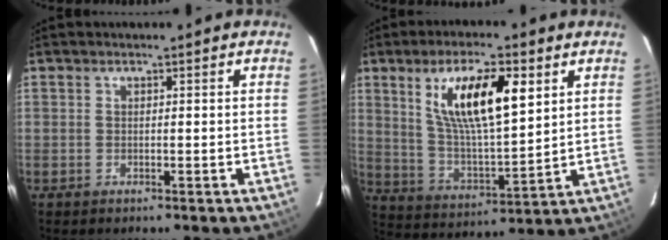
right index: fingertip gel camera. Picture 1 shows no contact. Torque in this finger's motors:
{"motor_torque": [0.85, 0.62, 0.42, 0.16]}